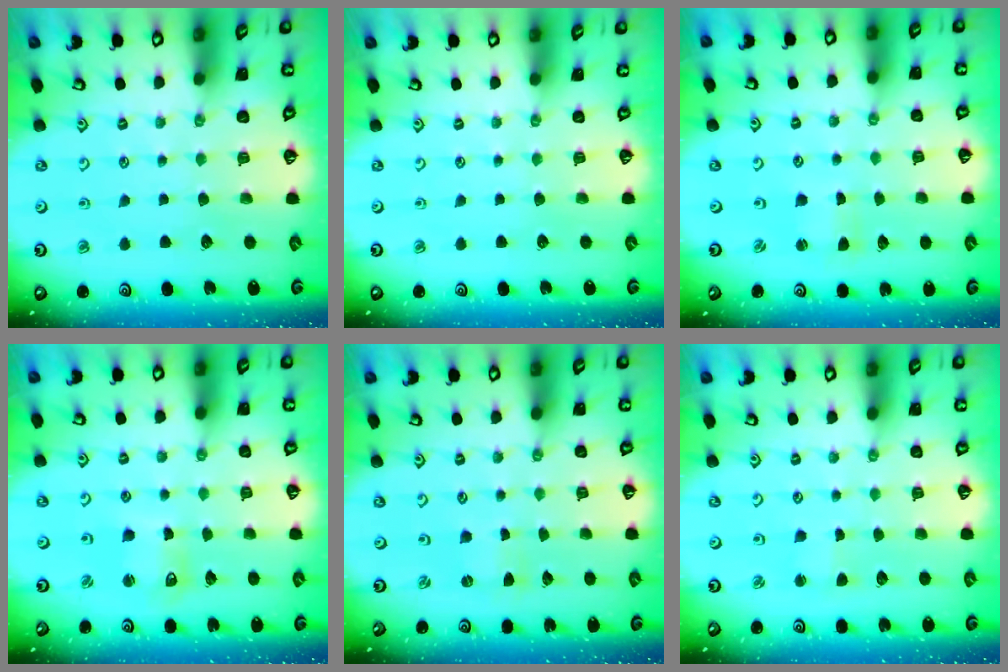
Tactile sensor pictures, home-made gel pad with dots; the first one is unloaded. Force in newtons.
{"total": 0.0}
{"total": 0.8, "press": 0.8, "slide": 0.2}
{"total": 5.4, "press": 5.4, "slide": 0.8}
{"total": 0.0}
{"total": 2.0, "press": 2.0, "slide": 0.3}